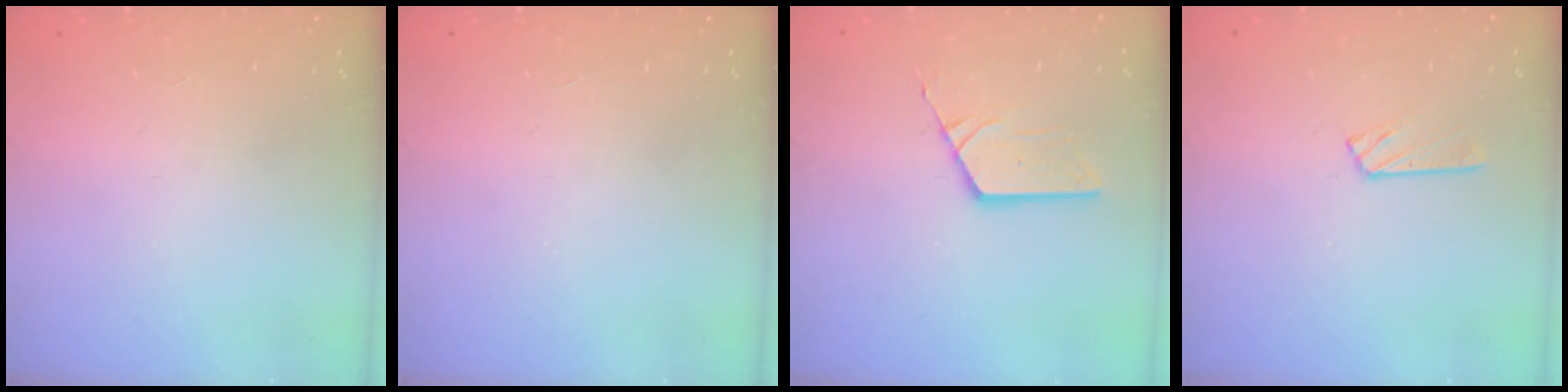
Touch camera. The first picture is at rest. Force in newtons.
{"total": 0.0}
{"total": 4.8, "press": 4.7, "slide": 0.2}
{"total": 2.9, "press": 2.9, "slide": 0.3}